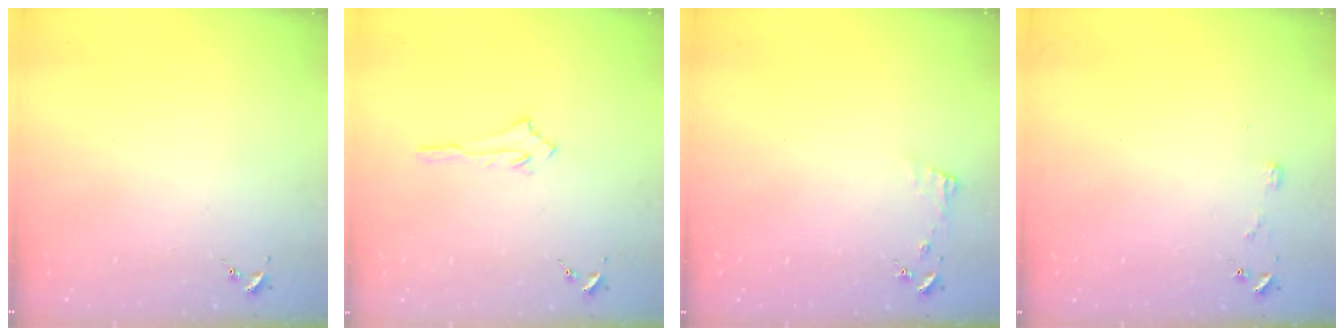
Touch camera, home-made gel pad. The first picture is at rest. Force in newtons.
{"total": 2.5, "press": 2.5, "slide": 0.4}
{"total": 4.7, "press": 4.6, "slide": 0.6}
{"total": 2.8, "press": 2.8, "slide": 0.2}